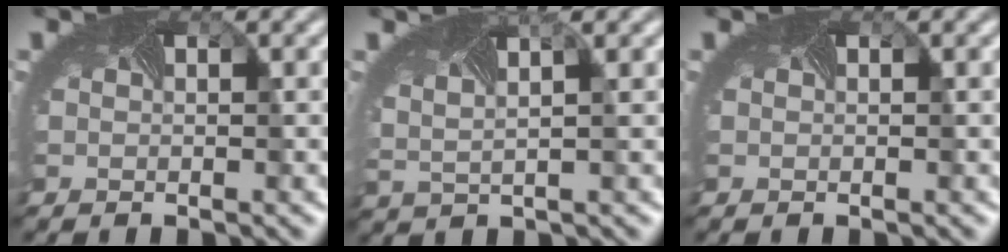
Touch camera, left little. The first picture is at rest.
{"total": 2.9, "force": [1.9, 1.1, 1.9], "torque": [-0.043, 0.009, 0.036]}
{"total": 0.0}